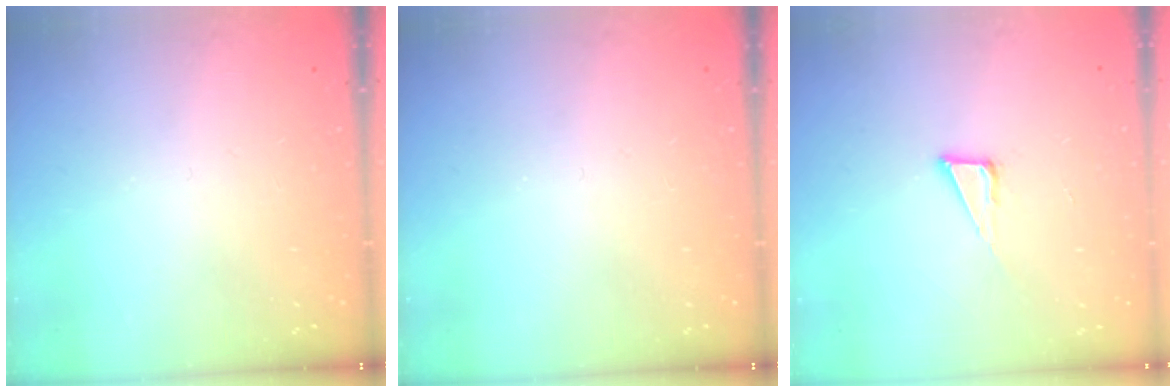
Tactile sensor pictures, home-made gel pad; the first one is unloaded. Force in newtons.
{"total": 0.0}
{"total": 6.4, "press": 5.8, "slide": 2.6}